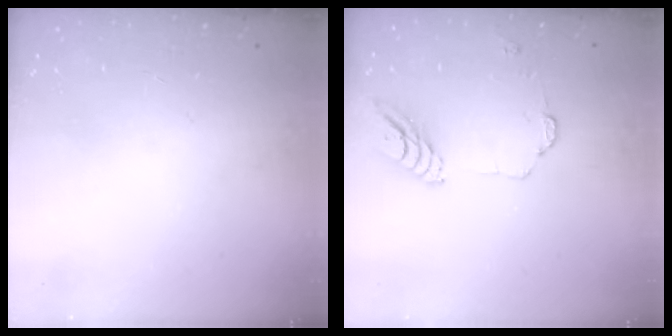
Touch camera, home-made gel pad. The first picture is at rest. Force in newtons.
{"total": 9.6, "press": 9.6, "slide": 0.3}